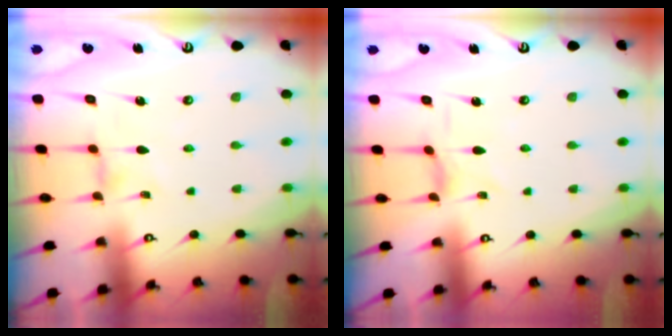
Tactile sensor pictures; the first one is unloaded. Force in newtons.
{"total": 1.5, "press": 1.5, "slide": 0.3}